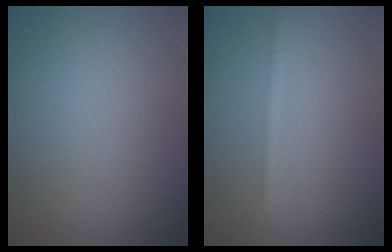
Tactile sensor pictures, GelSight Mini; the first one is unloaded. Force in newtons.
{"total": 1.8, "press": 1.8, "slide": 0.2}